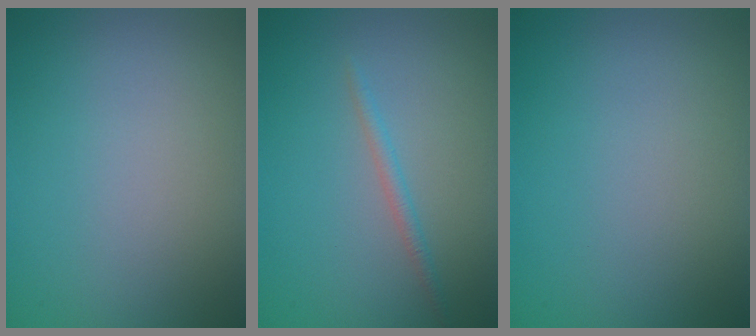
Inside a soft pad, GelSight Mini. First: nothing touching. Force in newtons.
{"total": 1.1, "press": 1.1, "slide": 0.0}
{"total": 0.0}